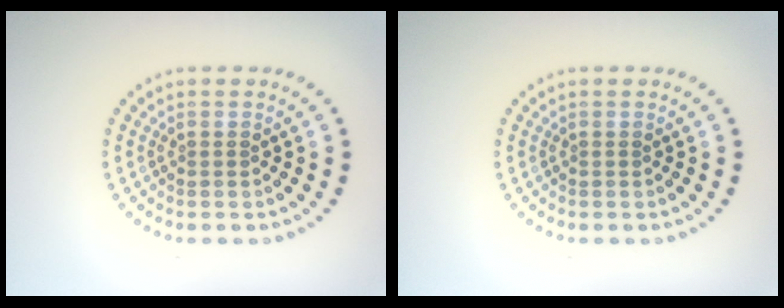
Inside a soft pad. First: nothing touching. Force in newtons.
{"total": 0.0}